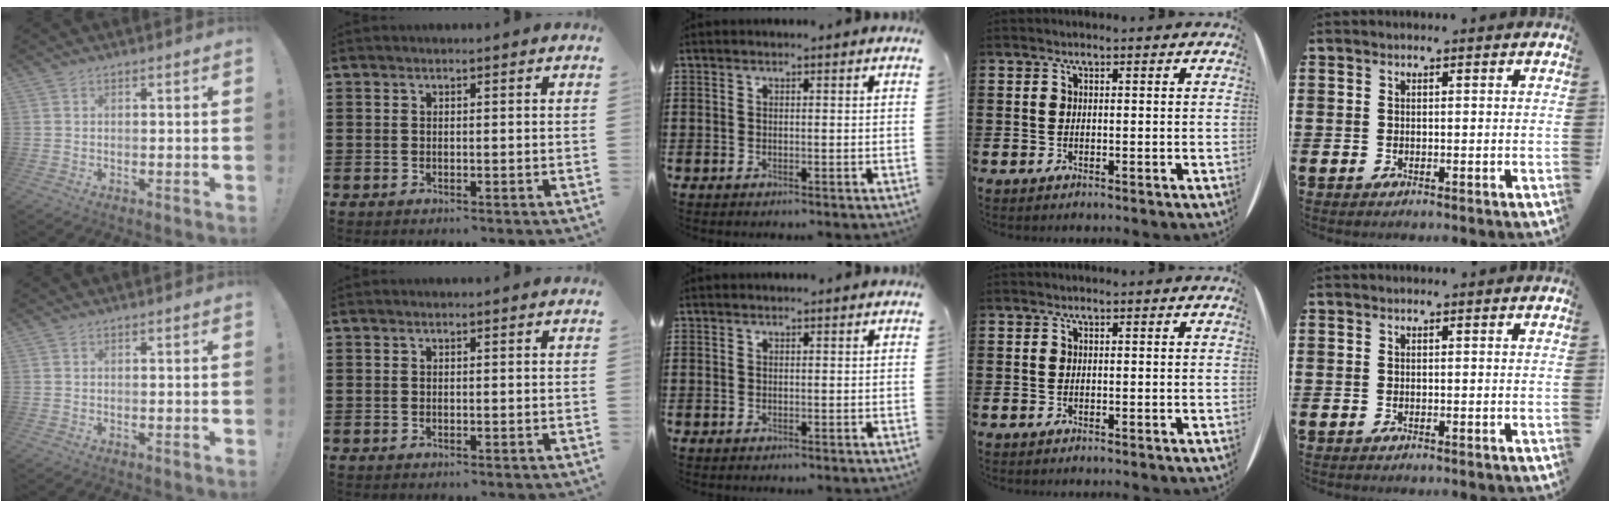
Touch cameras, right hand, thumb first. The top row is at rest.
{}